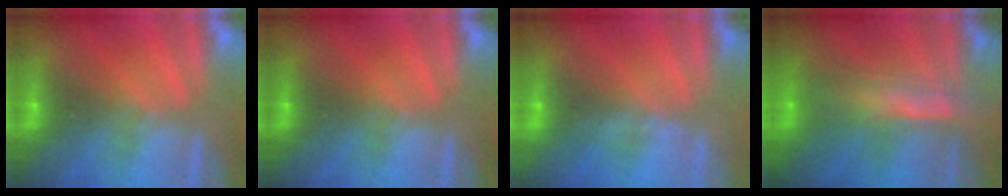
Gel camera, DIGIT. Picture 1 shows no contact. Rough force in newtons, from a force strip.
{"total": 0.0}
{"total": 3.4}
{"total": 6.2}